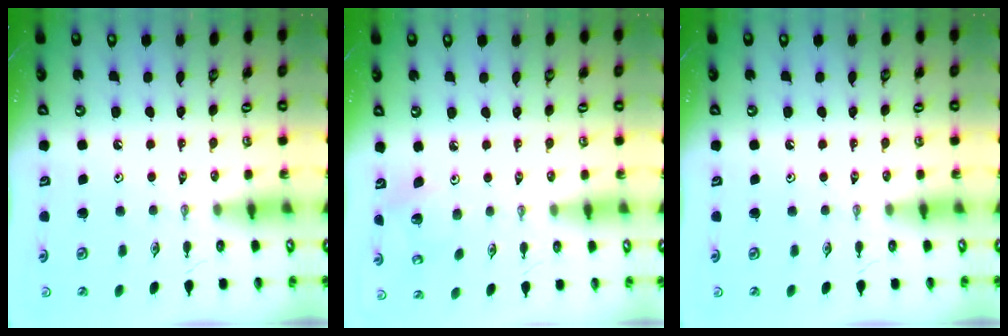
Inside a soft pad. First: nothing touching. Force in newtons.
{"total": 3.5, "press": 3.5, "slide": 0.1}
{"total": 0.0}